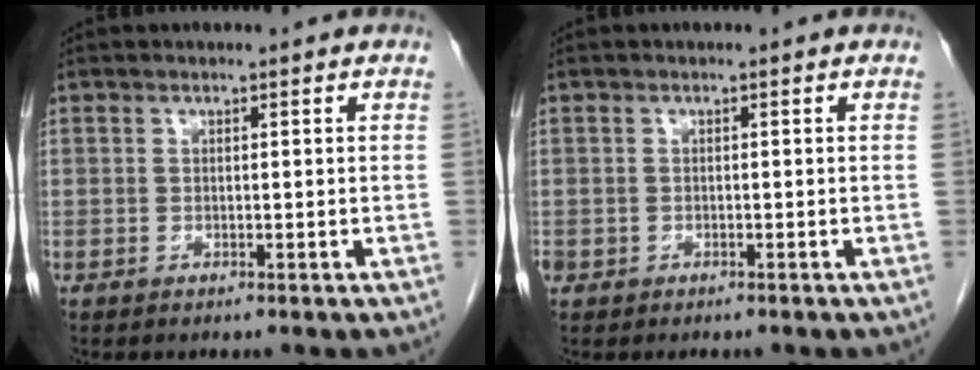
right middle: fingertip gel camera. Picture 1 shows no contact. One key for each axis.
{"total": 1.0, "fx": -0.4, "fy": 0.9, "fz": 0.3, "tx": -0.010, "ty": 0.004, "tz": -0.005}